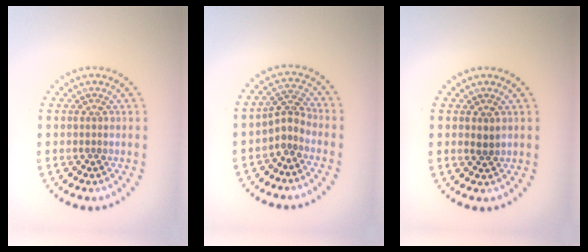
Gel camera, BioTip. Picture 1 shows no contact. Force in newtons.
{"total": 2.0, "press": 1.5, "slide": 1.4}
{"total": 0.8, "press": 0.7, "slide": 0.4}